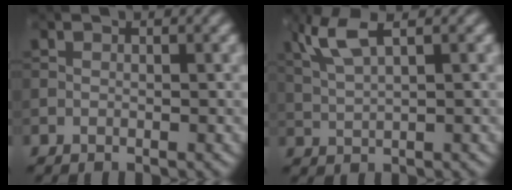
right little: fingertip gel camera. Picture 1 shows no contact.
{"total": 3.8, "force": [2.0, 0.9, 3.1], "torque": [-0.069, 0.008, 0.044]}